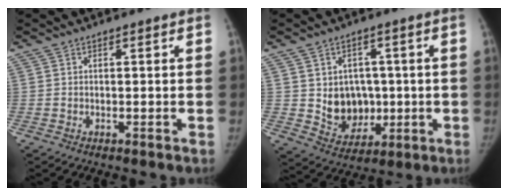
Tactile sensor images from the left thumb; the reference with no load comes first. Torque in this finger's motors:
{"motor_torque": [-0.01, 0.00, 0.03, 0.04, 0.01]}